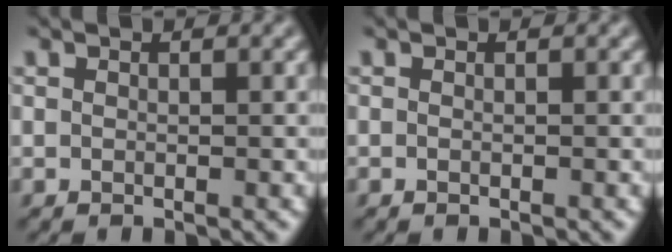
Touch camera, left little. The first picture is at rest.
{"total": 0.0}